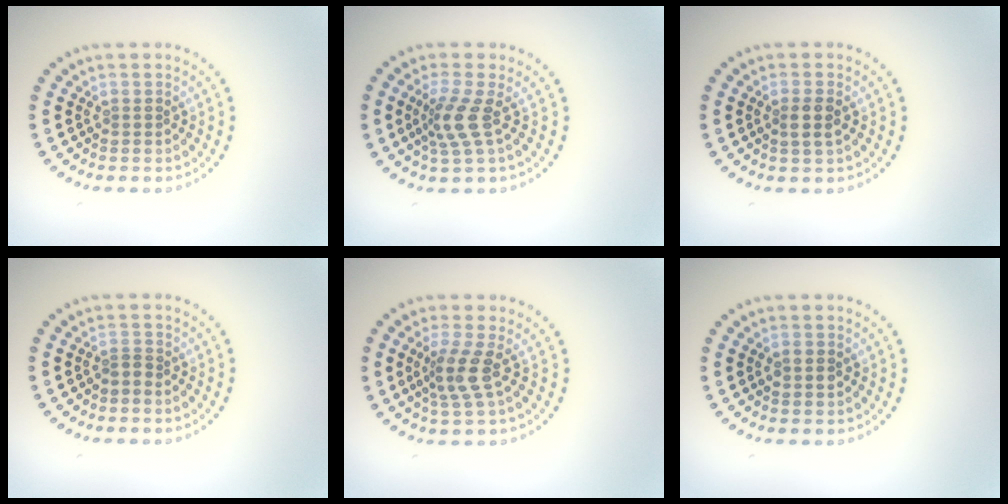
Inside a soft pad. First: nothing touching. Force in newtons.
{"total": 2.9, "press": 2.1, "slide": 1.9}
{"total": 1.8, "press": 1.7, "slide": 0.7}
{"total": 0.8, "press": 0.4, "slide": 0.6}
{"total": 2.9, "press": 2.2, "slide": 1.8}
{"total": 1.6, "press": 1.6, "slide": 0.1}